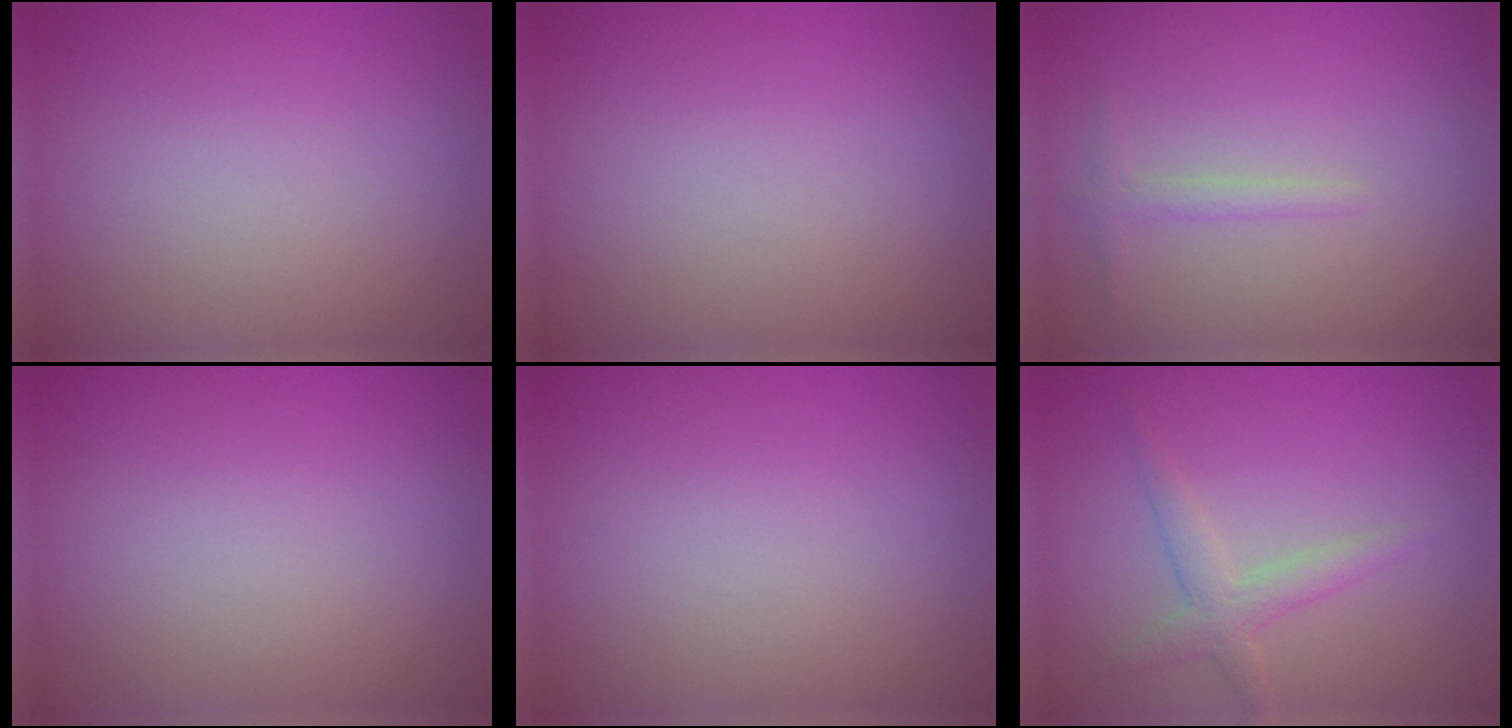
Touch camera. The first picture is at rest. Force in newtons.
{"total": 0.0}
{"total": 1.1, "press": 1.1, "slide": 0.1}
{"total": 0.0}
{"total": 0.0}
{"total": 2.4, "press": 2.4, "slide": 0.1}